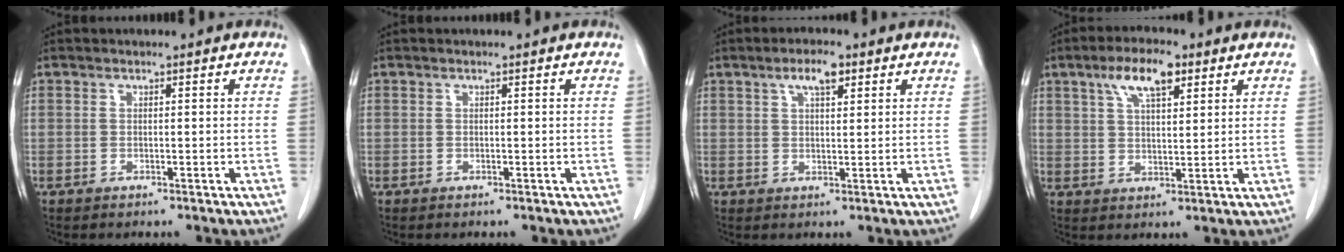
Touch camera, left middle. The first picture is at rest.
{"total": 0.0}
{"total": 4.1, "force": [2.3, 1.2, 3.2], "torque": [-0.062, 0.006, 0.041]}
{"total": 7.4, "force": [4.1, 2.4, 5.6], "torque": [-0.108, 0.013, 0.072]}